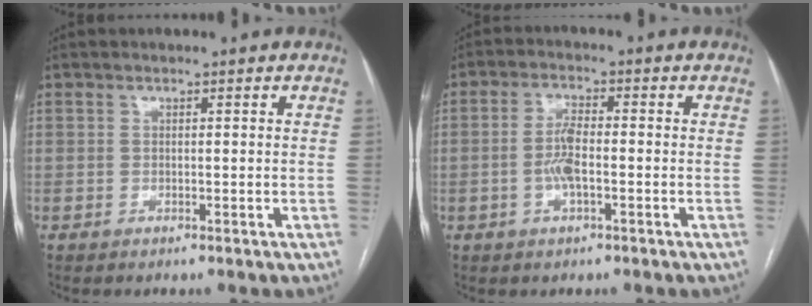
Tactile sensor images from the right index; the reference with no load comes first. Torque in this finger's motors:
{"motor_torque": [1.19, -0.03, 0.53, 0.12]}